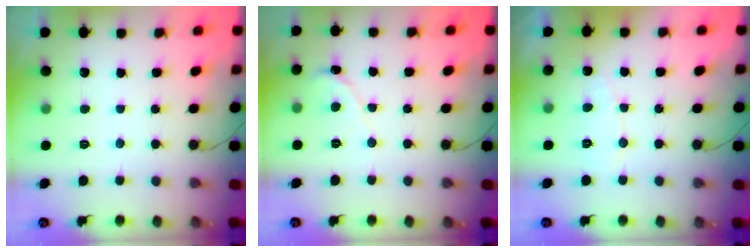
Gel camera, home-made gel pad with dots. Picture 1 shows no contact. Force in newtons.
{"total": 0.0}
{"total": 4.5, "press": 4.5, "slide": 0.3}